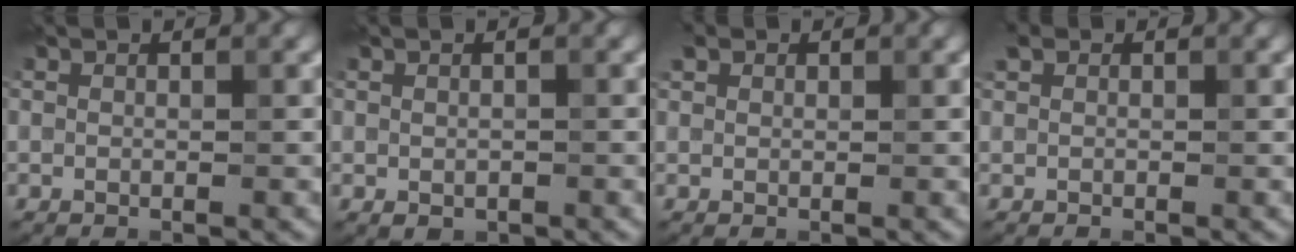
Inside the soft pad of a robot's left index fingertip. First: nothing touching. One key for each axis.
{"total": 0.9, "fx": -0.2, "fy": 0.6, "fz": 0.7, "tx": -0.010, "ty": -0.004, "tz": -0.001}
{"total": 1.3, "fx": 0.8, "fy": 1.0, "fz": 0.3, "tx": -0.006, "ty": 0.003, "tz": 0.011}
{"total": 1.2, "fx": 0.5, "fy": 1.1, "fz": 0.3, "tx": -0.002, "ty": 0.002, "tz": 0.002}